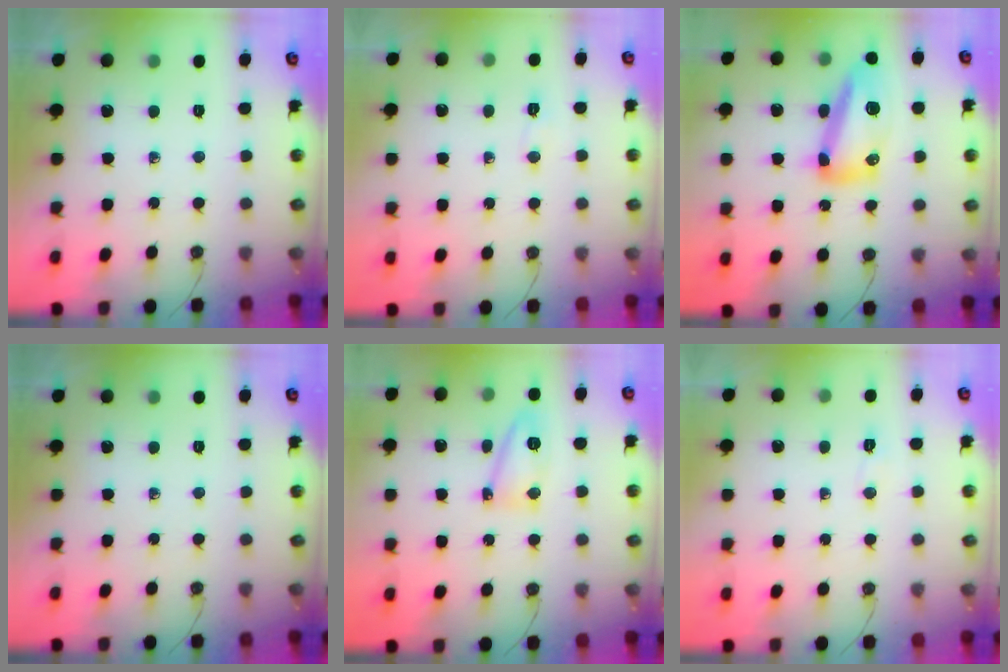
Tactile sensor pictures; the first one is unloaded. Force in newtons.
{"total": 4.2, "press": 3.9, "slide": 1.5}
{"total": 13.9, "press": 13.9, "slide": 1.1}
{"total": 0.0}
{"total": 8.5, "press": 8.4, "slide": 0.9}
{"total": 4.2, "press": 3.9, "slide": 1.5}